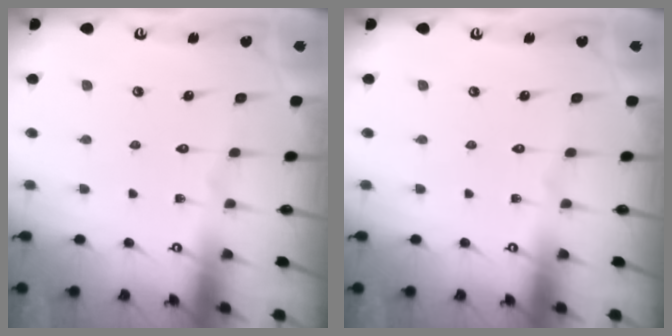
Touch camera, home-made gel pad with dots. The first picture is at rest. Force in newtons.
{"total": 0.0}